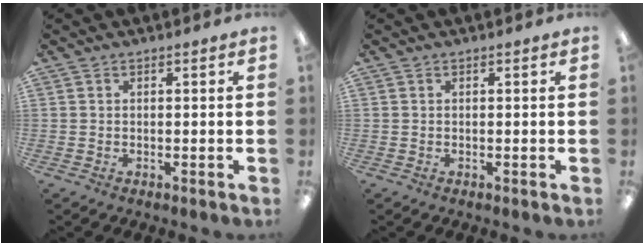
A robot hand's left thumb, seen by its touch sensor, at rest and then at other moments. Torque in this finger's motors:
{"motor_torque": [-0.03, 0.03, 0.00, 0.00, 0.00]}